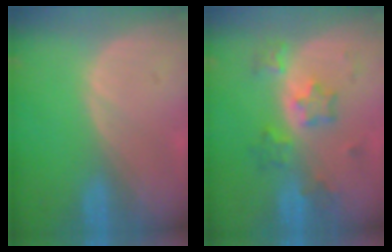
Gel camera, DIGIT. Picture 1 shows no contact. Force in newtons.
{"total": 6.1, "press": 5.9, "slide": 1.2}